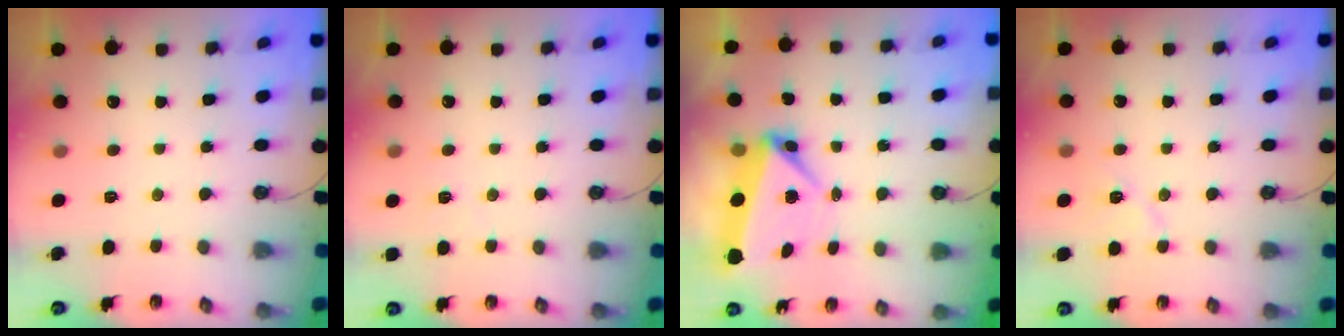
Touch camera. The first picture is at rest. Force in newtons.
{"total": 2.9, "press": 2.1, "slide": 2.0}
{"total": 7.3, "press": 7.3, "slide": 0.7}
{"total": 7.3, "press": 7.2, "slide": 1.2}